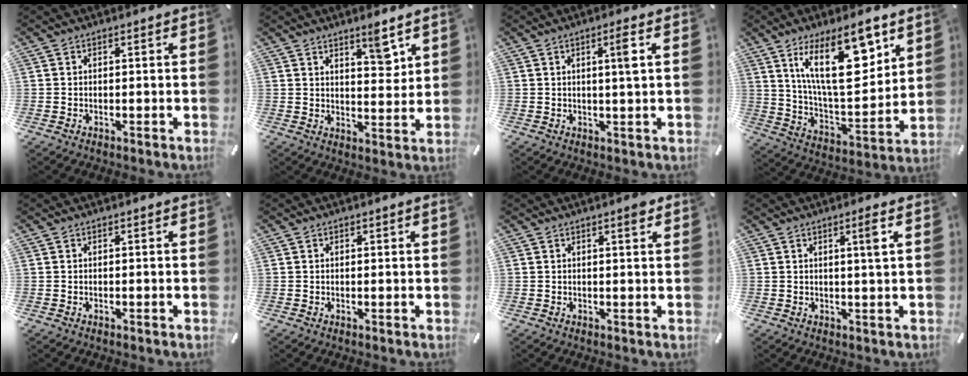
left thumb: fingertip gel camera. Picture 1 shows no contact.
{"total": 6.2, "force": [4.8, 2.1, 3.3], "torque": [-0.030, -0.038, 0.077]}
{"total": 4.0, "force": [1.1, 0.1, 3.9], "torque": [-0.068, -0.004, 0.013]}
{"total": 21.3, "force": [10.8, 9.2, 15.9], "torque": [-0.256, -0.042, 0.176]}
{"total": 0.0}
{"total": 0.5, "force": [0.3, 0.1, 0.4], "torque": [-0.007, 0.001, 0.005]}
{"total": 1.9, "force": [1.3, 0.3, 1.4], "torque": [-0.020, -0.001, 0.020]}
{"total": 3.6, "force": [1.3, 0.0, 3.4], "torque": [-0.060, -0.004, 0.016]}